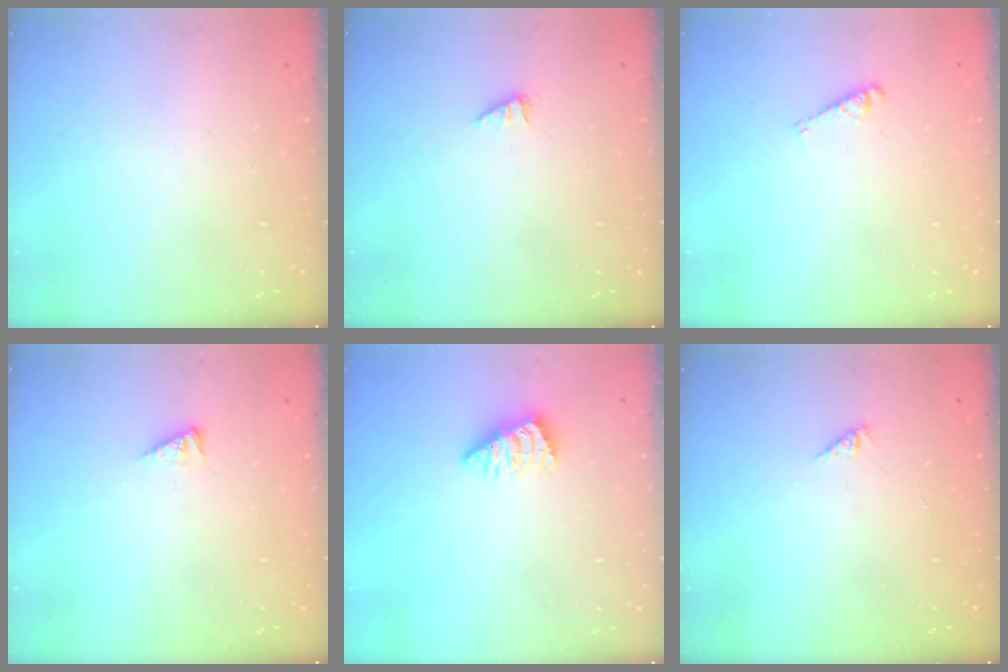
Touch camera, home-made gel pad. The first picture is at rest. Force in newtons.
{"total": 0.7, "press": 0.6, "slide": 0.2}
{"total": 3.3, "press": 3.3, "slide": 0.1}
{"total": 2.9, "press": 2.9, "slide": 0.4}
{"total": 2.3, "press": 2.2, "slide": 0.4}
{"total": 0.0}